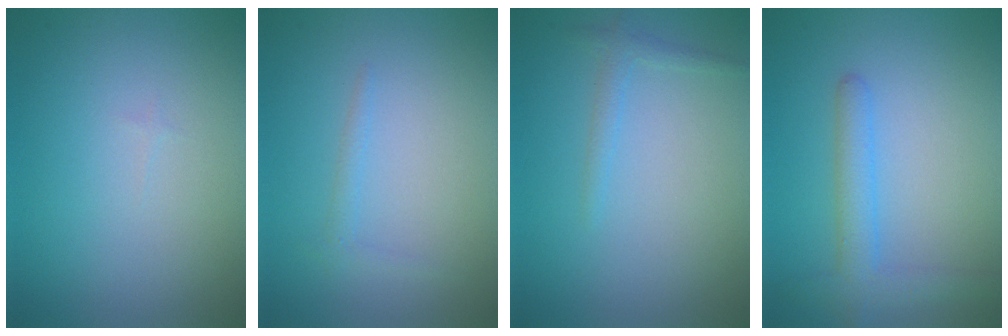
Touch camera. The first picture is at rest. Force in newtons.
{"total": 0.9, "press": 0.9, "slide": 0.0}
{"total": 1.1, "press": 1.1, "slide": 0.0}
{"total": 3.0, "press": 3.0, "slide": 0.2}